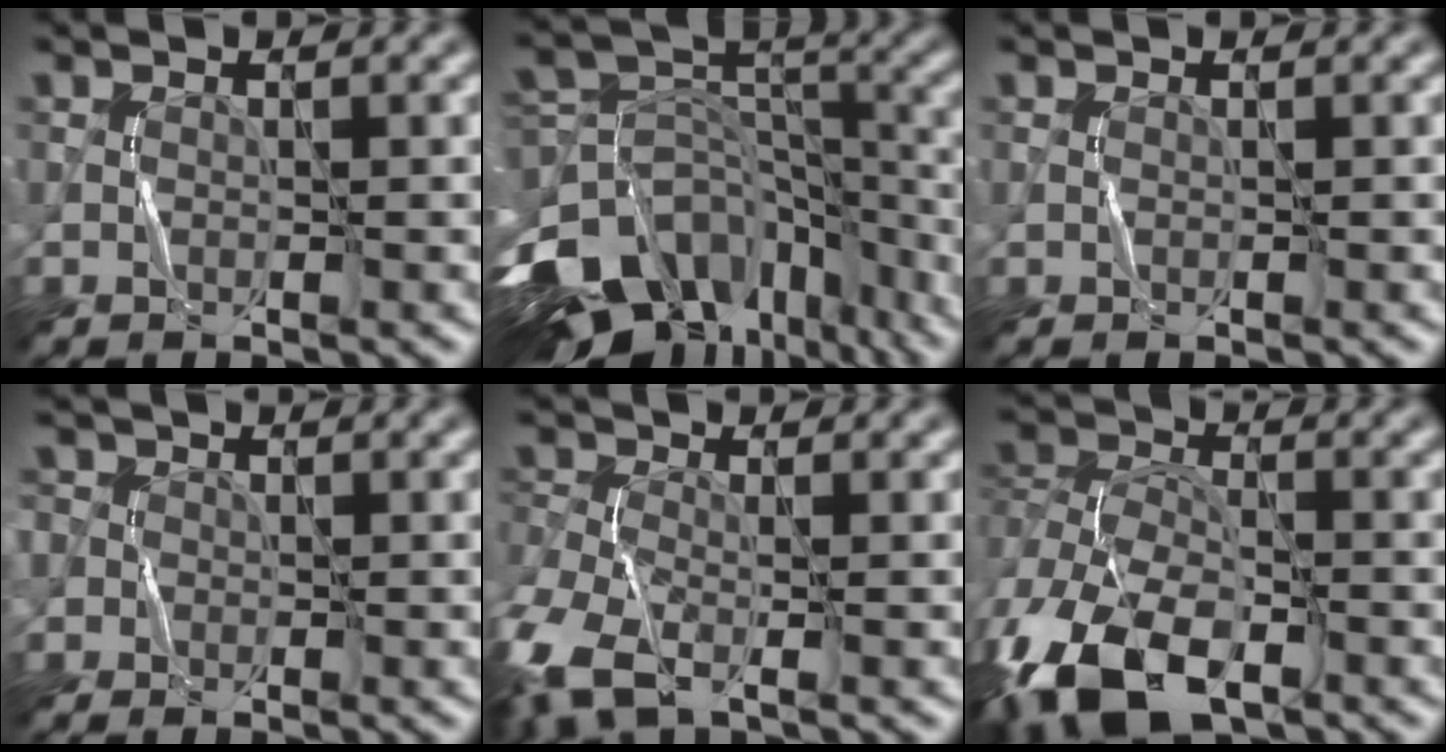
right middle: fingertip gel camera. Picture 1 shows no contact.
{"total": 16.7, "force": [-10.4, 10.3, 7.9], "torque": [-0.173, -0.008, -0.140]}
{"total": 0.0}
{"total": 3.1, "force": [0.8, 2.9, 0.9], "torque": [0.000, 0.017, -0.015]}
{"total": 6.2, "force": [-3.4, 3.0, 4.3], "torque": [-0.110, -0.016, -0.080]}
{"total": 14.1, "force": [-7.7, 7.8, 9.0], "torque": [-0.185, -0.024, -0.135]}